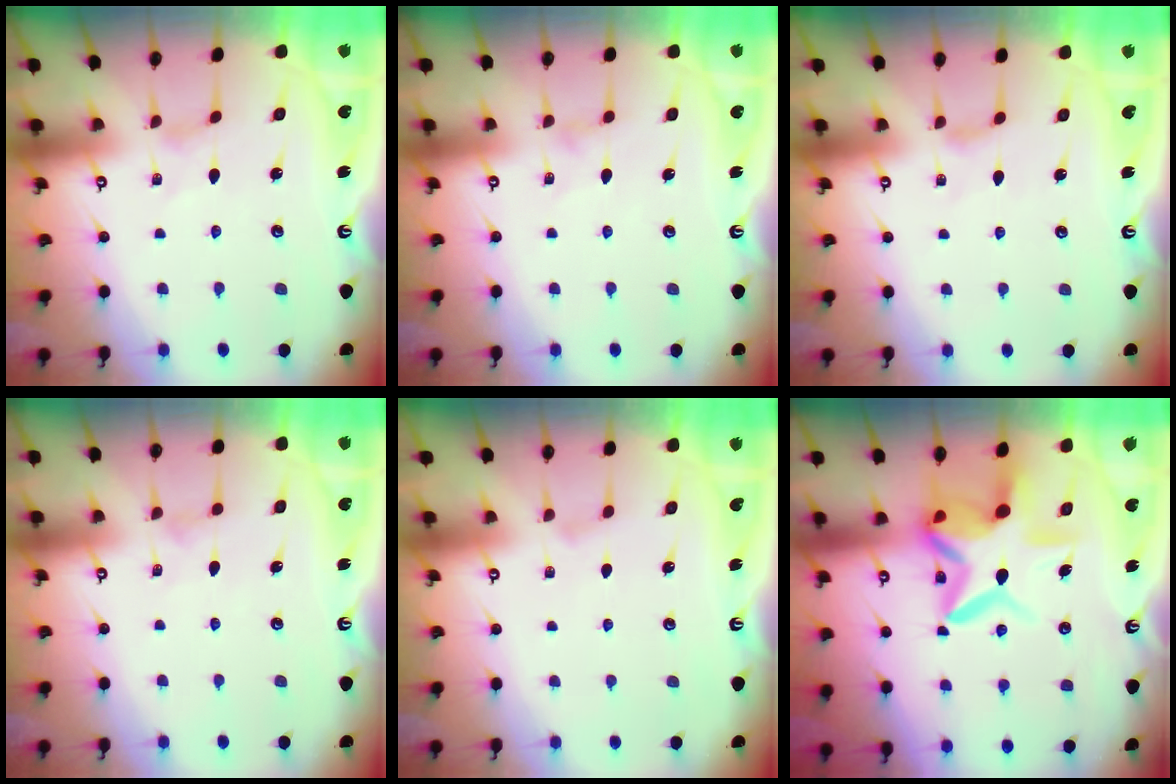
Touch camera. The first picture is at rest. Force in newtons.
{"total": 0.8, "press": 0.8, "slide": 0.2}
{"total": 1.9, "press": 1.9, "slide": 0.4}
{"total": 0.0}
{"total": 0.7, "press": 0.6, "slide": 0.3}
{"total": 13.7, "press": 13.6, "slide": 1.9}